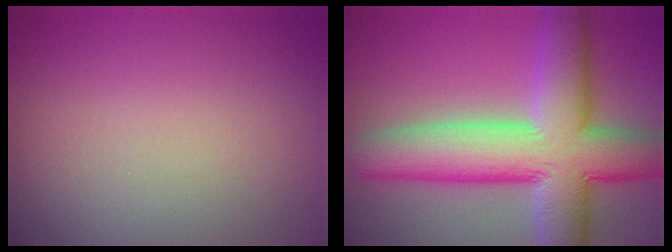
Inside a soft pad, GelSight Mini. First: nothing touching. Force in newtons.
{"total": 11.1, "press": 11.1, "slide": 0.5}